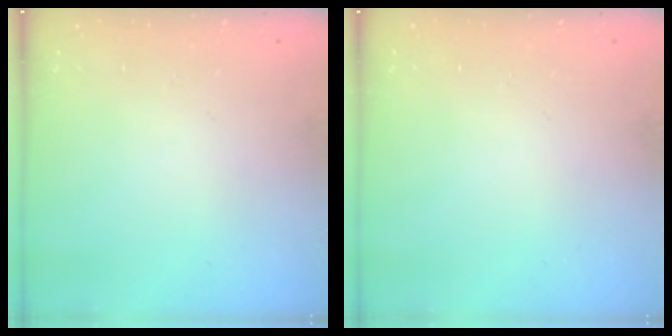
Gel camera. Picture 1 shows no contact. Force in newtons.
{"total": 0.0}